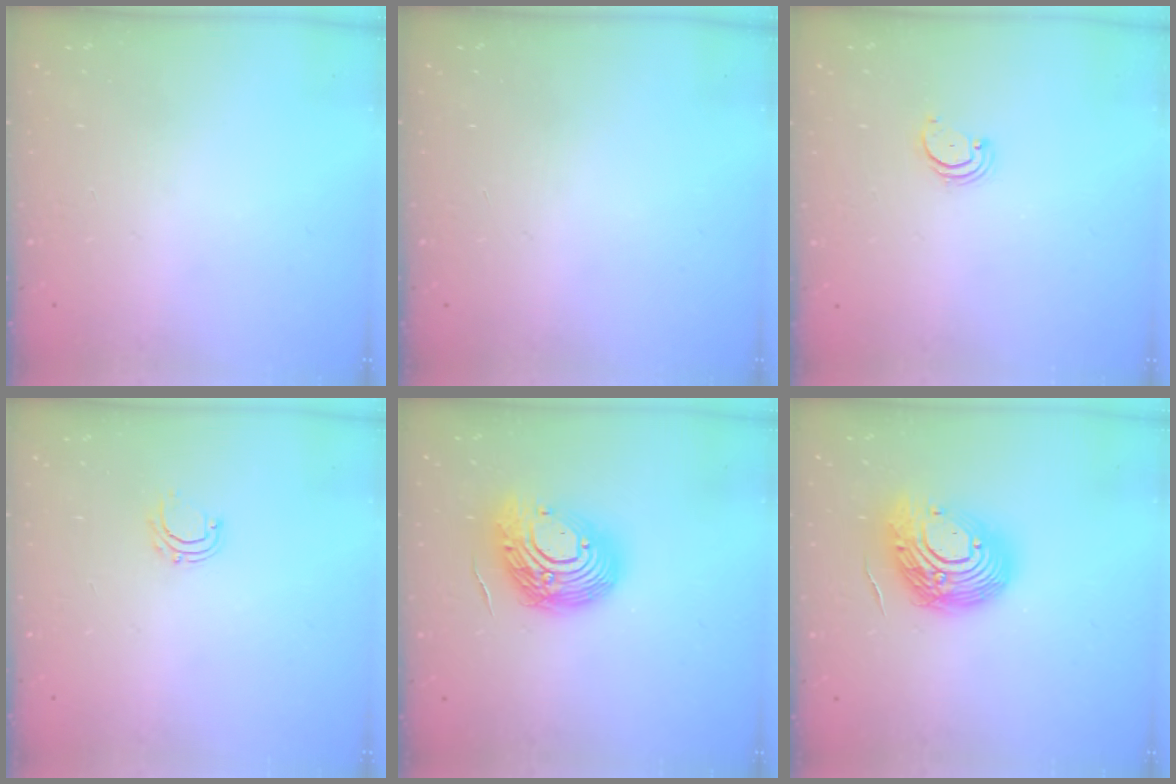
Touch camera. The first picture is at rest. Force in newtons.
{"total": 0.0}
{"total": 2.2, "press": 2.2, "slide": 0.2}
{"total": 4.9, "press": 4.8, "slide": 0.4}
{"total": 16.2, "press": 16.1, "slide": 1.8}
{"total": 16.2, "press": 16.1, "slide": 1.8}